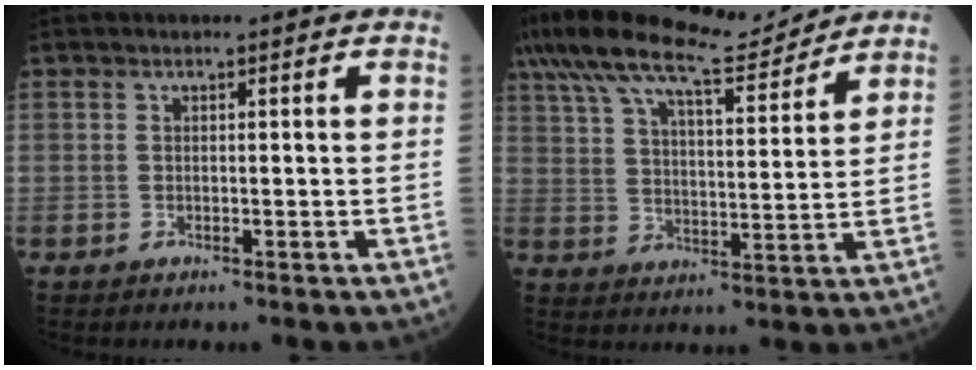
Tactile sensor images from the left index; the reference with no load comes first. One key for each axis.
{"total": 15.8, "fx": 13.9, "fy": 2.2, "fz": 7.2, "tx": -0.141, "ty": 0.022, "tz": 0.233}